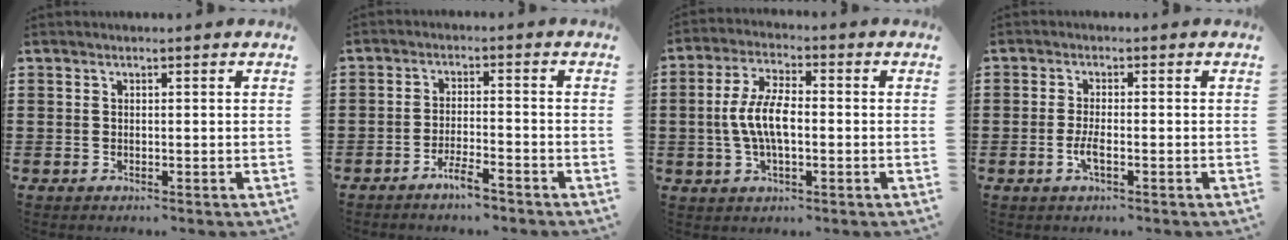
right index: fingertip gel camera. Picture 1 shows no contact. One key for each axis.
{"total": 3.9, "fx": -3.2, "fy": 0.4, "fz": 2.2, "tx": -0.051, "ty": 0.001, "tz": -0.063}
{"total": 7.4, "fx": -0.7, "fy": 3.2, "fz": 6.6, "tx": -0.152, "ty": -0.003, "tz": -0.021}
{"total": 2.6, "fx": -0.9, "fy": 0.7, "fz": 2.3, "tx": -0.052, "ty": -0.005, "tz": -0.020}